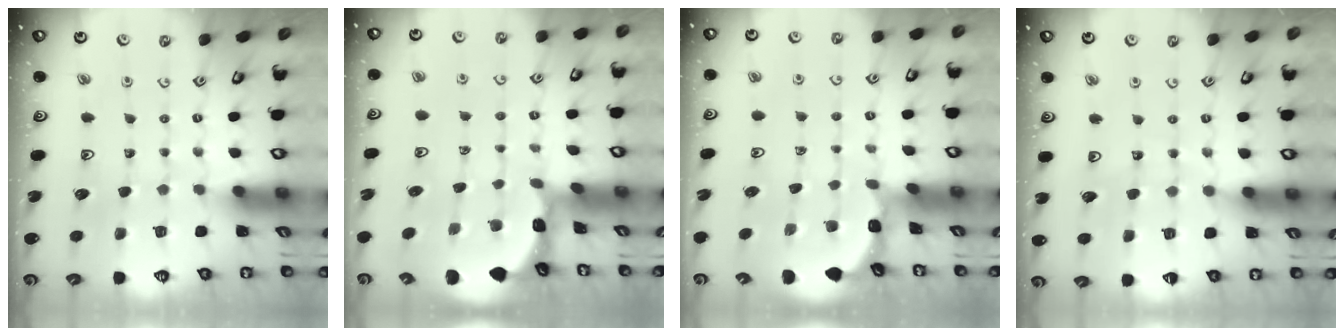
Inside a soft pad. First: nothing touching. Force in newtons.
{"total": 2.7, "press": 2.7, "slide": 0.3}
{"total": 1.2, "press": 1.2, "slide": 0.1}
{"total": 5.5, "press": 5.5, "slide": 0.4}